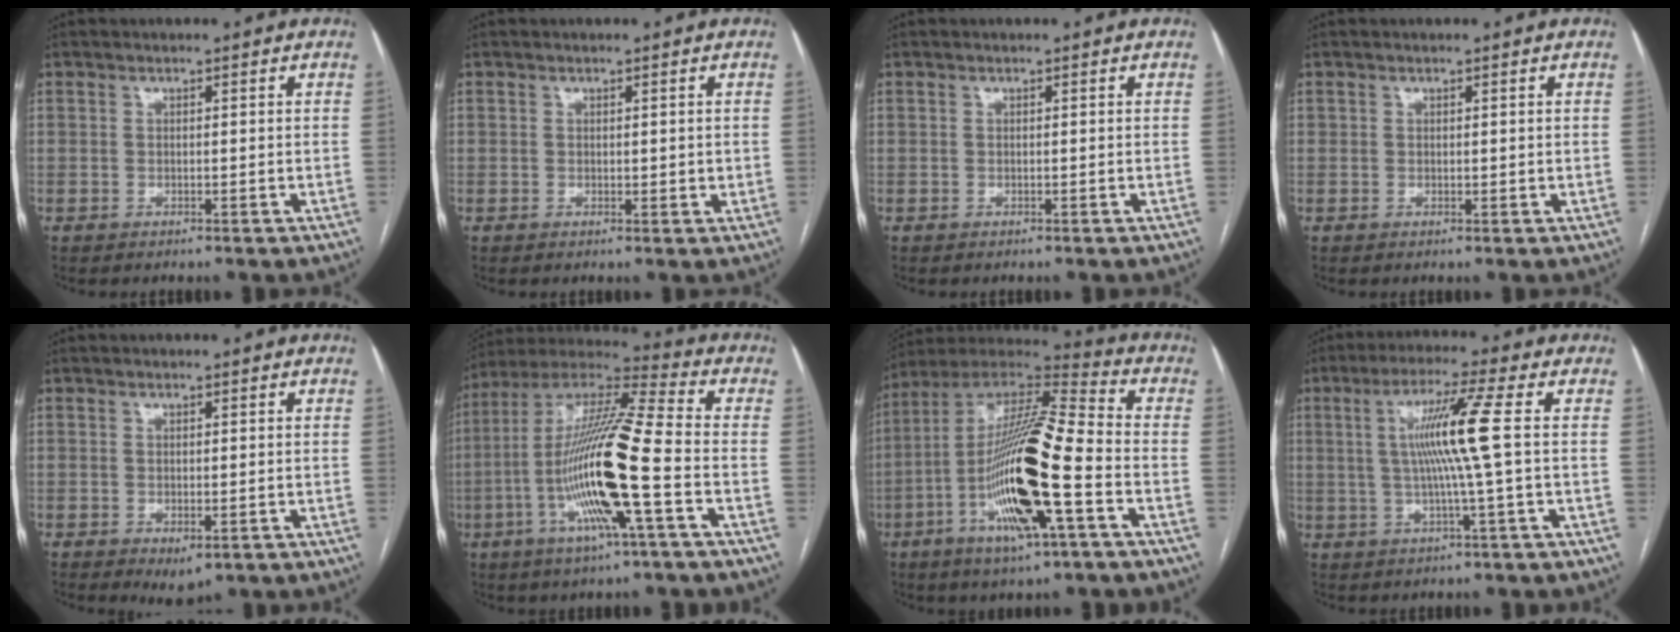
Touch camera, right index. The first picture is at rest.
{"total": 1.7, "force": [0.3, 1.1, 1.3], "torque": [-0.015, -0.003, 0.006]}
{"total": 0.0}
{"total": 0.9, "force": [0.5, 0.7, 0.3], "torque": [0.004, -0.002, 0.005]}
{"total": 2.9, "force": [-1.2, 1.3, 2.3], "torque": [-0.031, -0.005, -0.006]}
{"total": 19.1, "force": [-4.8, 0.5, 18.5], "torque": [-0.368, -0.008, -0.098]}
{"total": 21.5, "force": [-6.0, 2.2, 20.5], "torque": [-0.407, -0.018, -0.111]}
{"total": 9.1, "force": [0.8, -1.7, 8.9], "torque": [-0.168, 0.004, 0.020]}